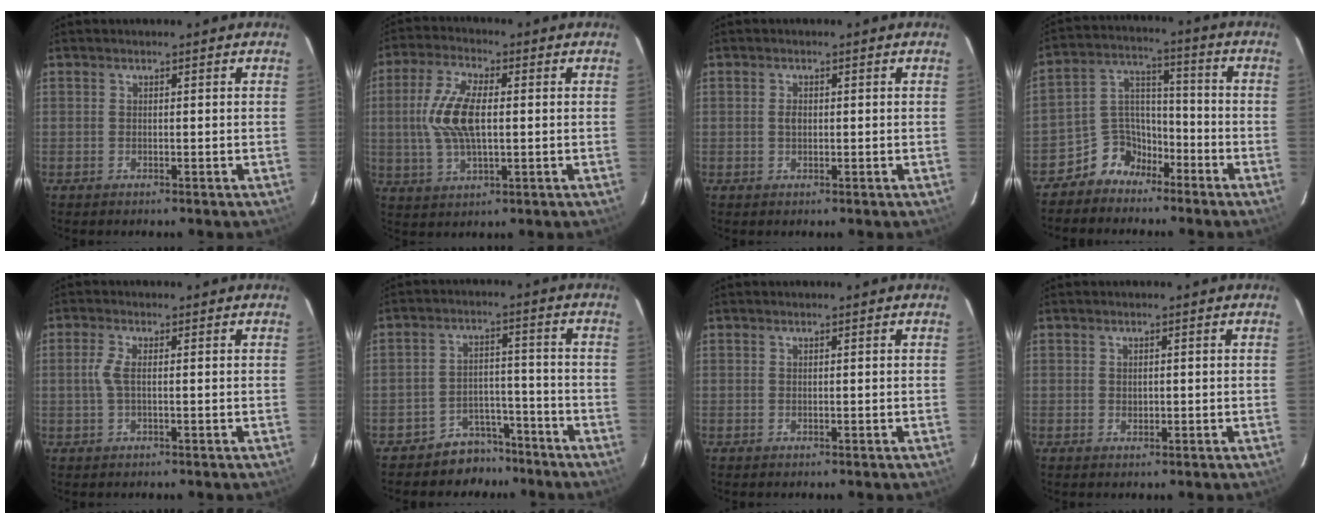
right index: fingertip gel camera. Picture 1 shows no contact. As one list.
[{"total": 10.7, "force": [0.6, 4.6, 9.7], "torque": [-0.202, 0.008, 0.012]}, {"total": 1.2, "force": [0.0, 0.8, 0.9], "torque": [-0.016, 0.003, -0.001]}, {"total": 8.2, "force": [-5.9, 5.6, 1.5], "torque": [-0.034, 0.046, -0.112]}, {"total": 2.8, "force": [-0.1, 0.6, 2.8], "torque": [-0.062, 0.002, -0.001]}, {"total": 7.5, "force": [-6.1, 4.3, 0.8], "torque": [-0.021, 0.031, -0.088]}, {"total": 0.0}, {"total": 0.9, "force": [0.1, 0.8, 0.4], "torque": [-0.006, 0.001, 0.004]}]